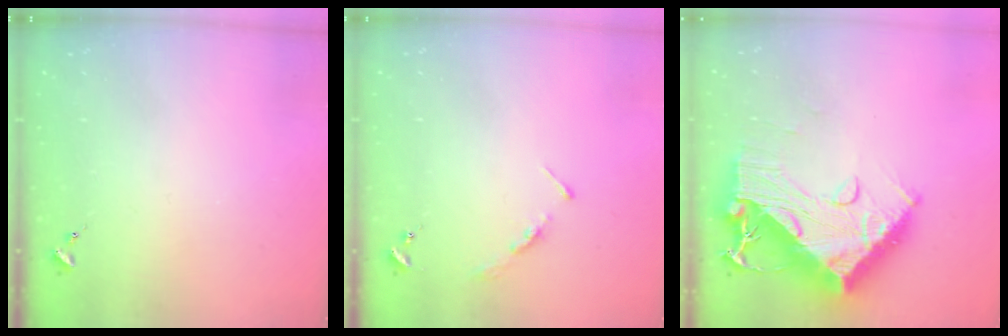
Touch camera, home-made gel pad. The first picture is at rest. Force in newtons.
{"total": 3.5, "press": 3.5, "slide": 0.3}
{"total": 21.2, "press": 21.1, "slide": 2.0}